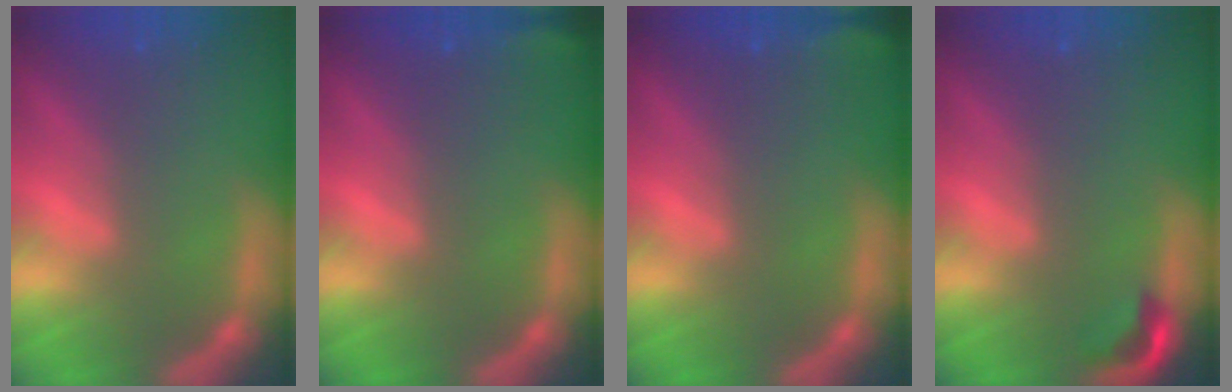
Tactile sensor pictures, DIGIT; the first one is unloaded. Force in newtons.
{"total": 1.9}
{"total": 2.4}
{"total": 1.9}